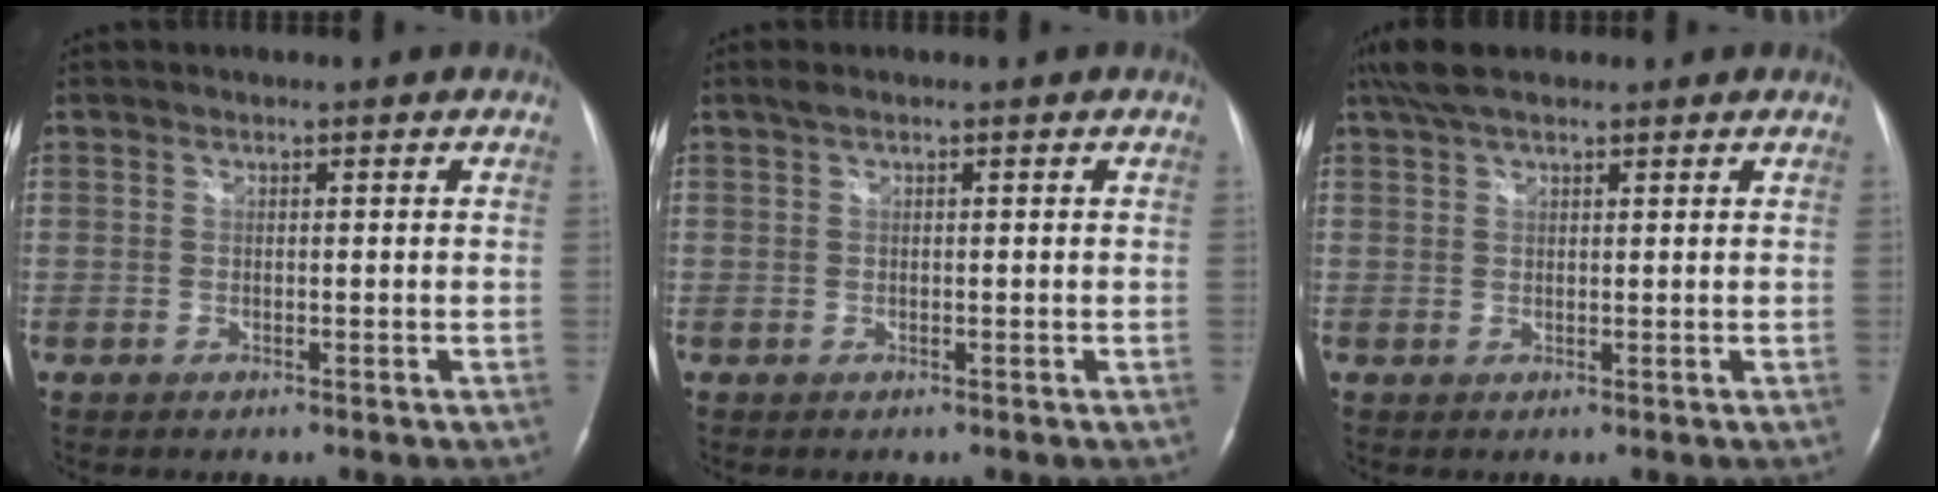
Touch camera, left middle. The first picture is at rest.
{"total": 0.8, "force": [0.5, 0.3, 0.5], "torque": [-0.012, 0.017, 0.010]}
{"total": 5.4, "force": [4.1, 1.9, 2.9], "torque": [-0.059, 0.028, 0.077]}